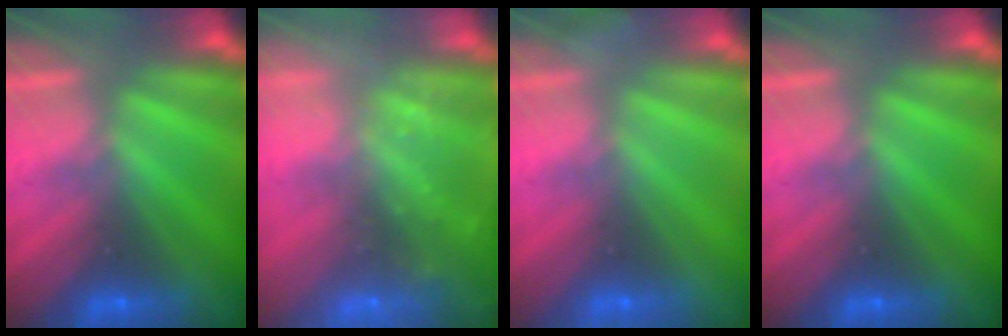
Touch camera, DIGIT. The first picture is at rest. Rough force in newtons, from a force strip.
{"total": 5.5}
{"total": 2.3}
{"total": 0.0}